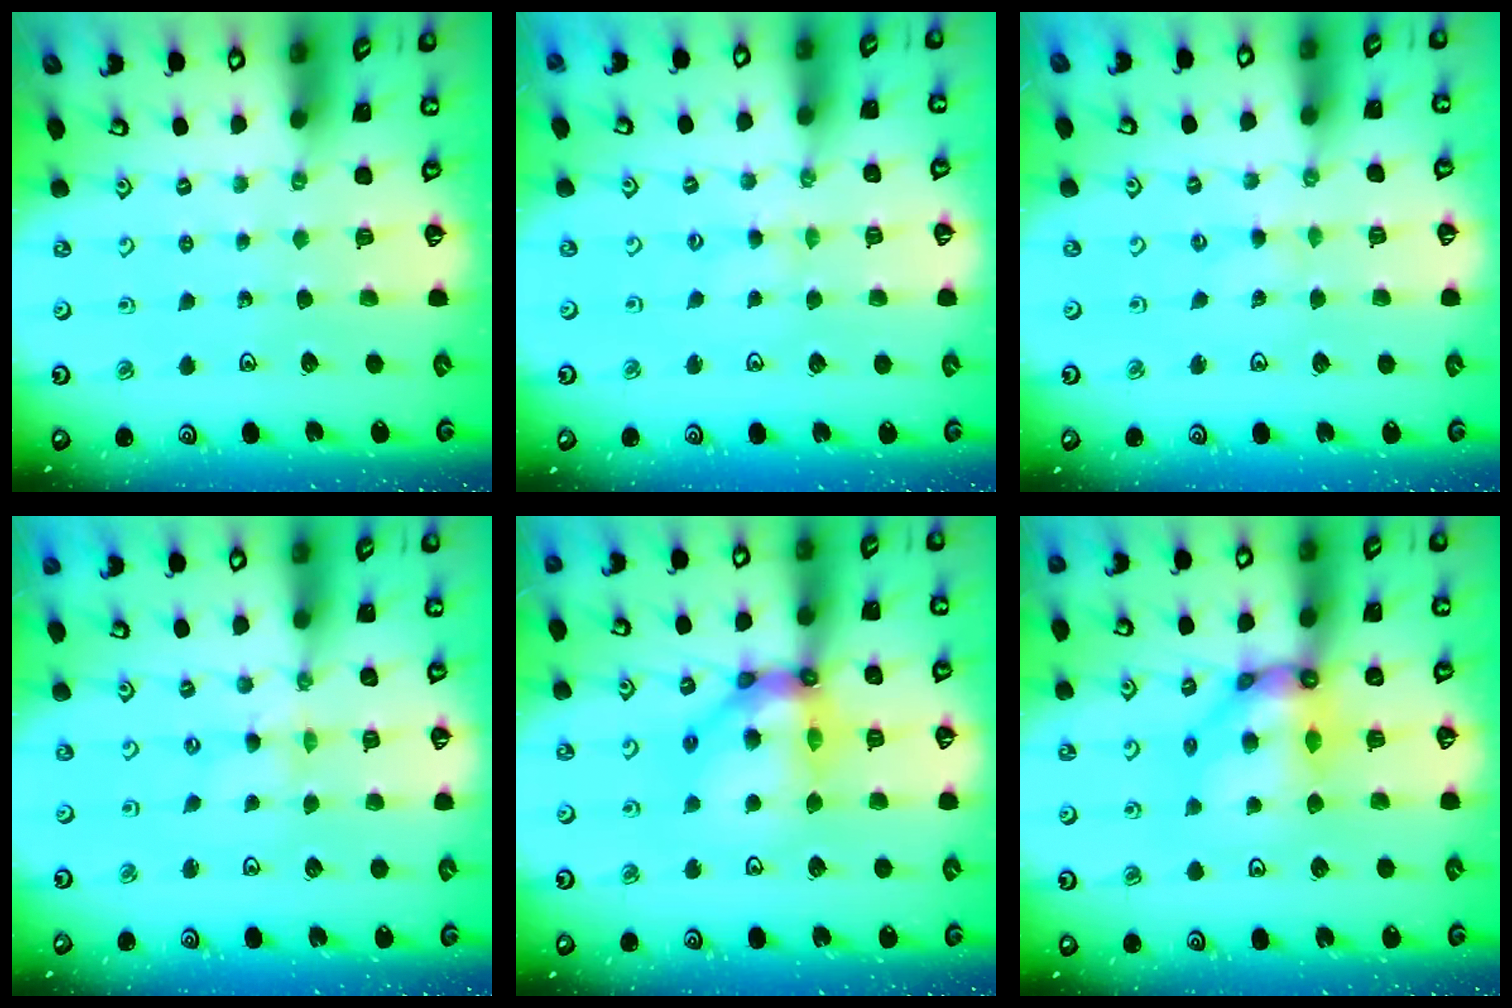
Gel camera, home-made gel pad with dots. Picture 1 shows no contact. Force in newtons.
{"total": 1.2, "press": 1.1, "slide": 0.2}
{"total": 0.0}
{"total": 0.0}
{"total": 14.4, "press": 14.2, "slide": 2.0}
{"total": 10.4, "press": 10.3, "slide": 1.3}